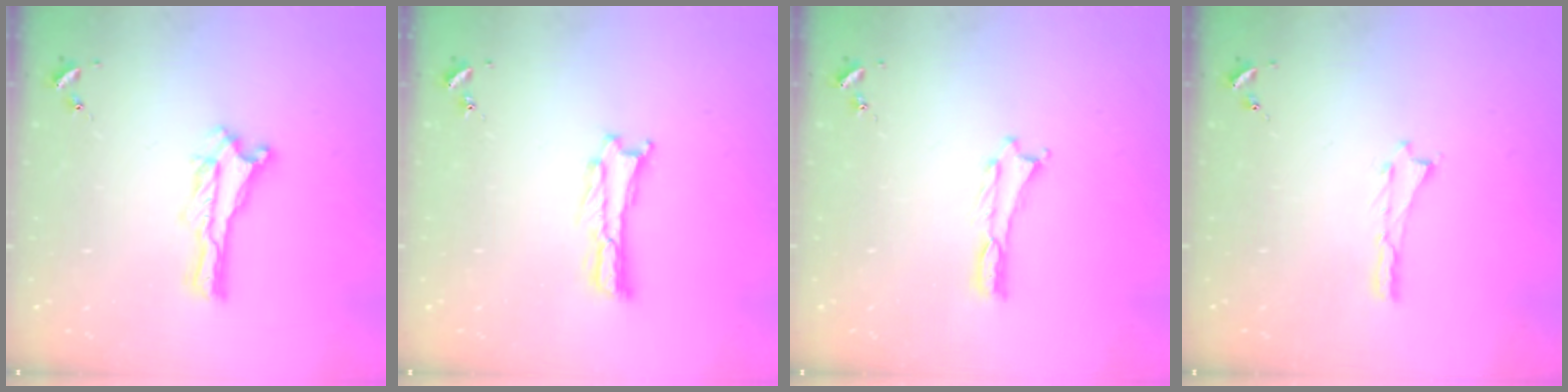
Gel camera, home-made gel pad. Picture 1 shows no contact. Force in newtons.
{"total": 0.6, "press": 0.5, "slide": 0.2}
{"total": 0.0}
{"total": 0.0}